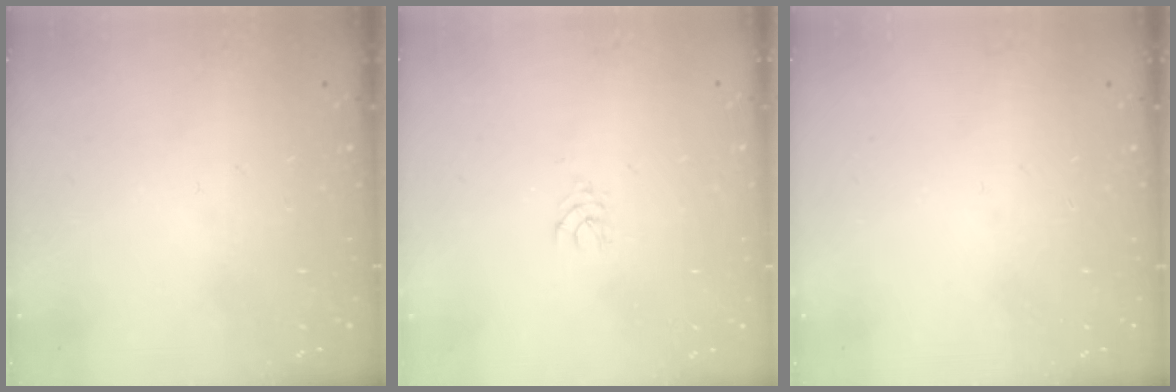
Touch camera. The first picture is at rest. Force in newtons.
{"total": 2.5, "press": 2.4, "slide": 0.4}
{"total": 0.0}